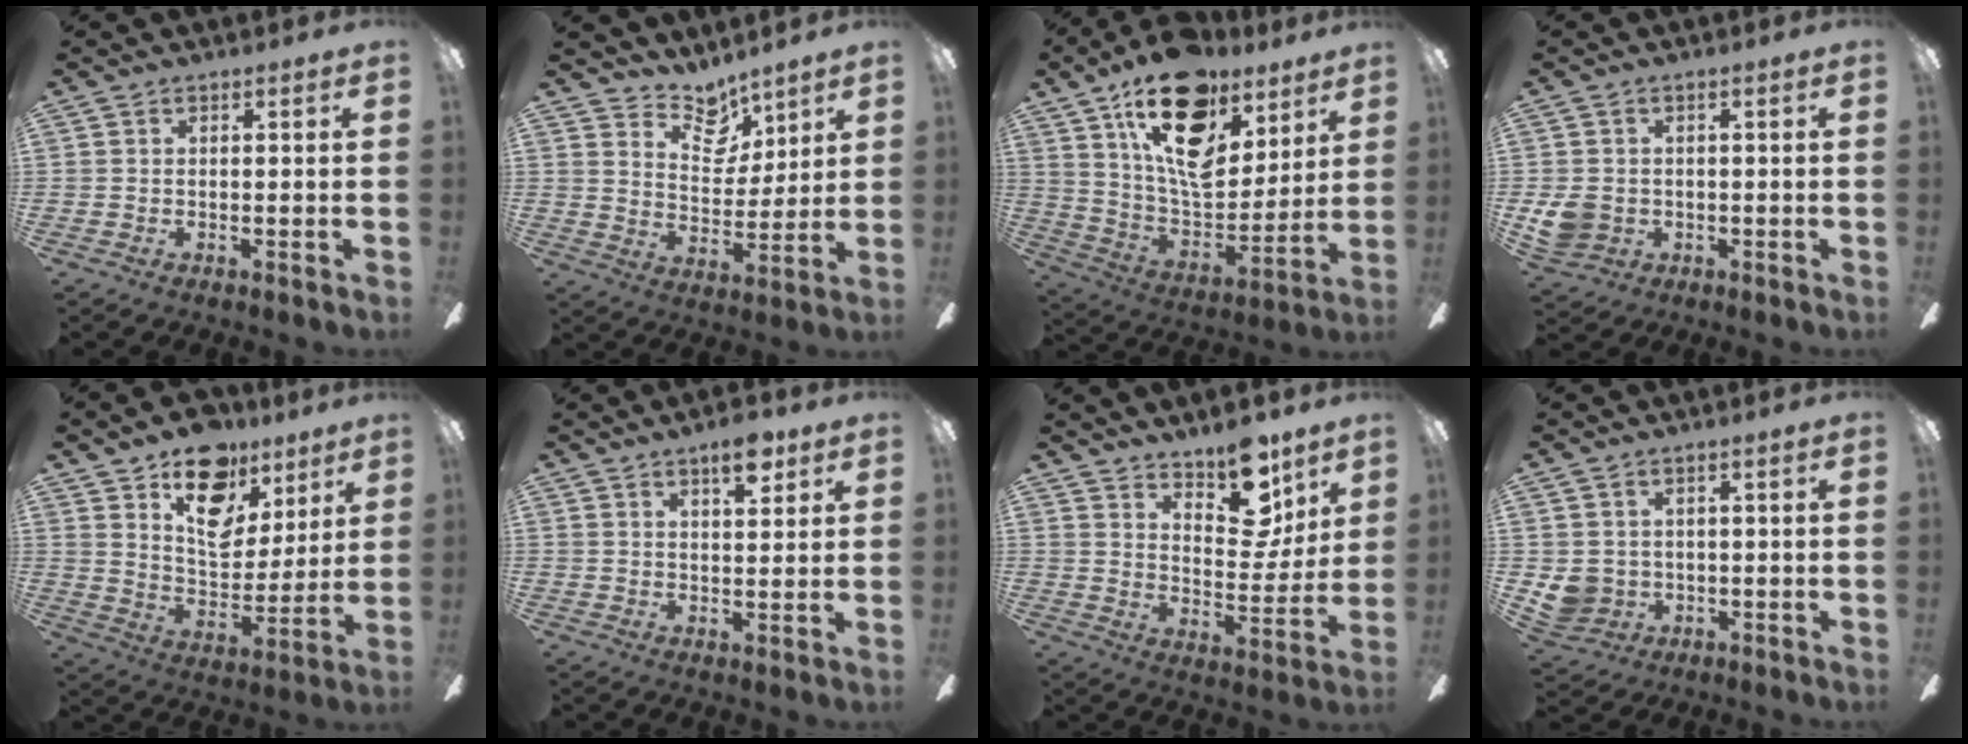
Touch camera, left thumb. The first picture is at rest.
{"total": 9.7, "force": [7.7, 5.1, 2.8], "torque": [-0.039, -0.057, 0.144]}
{"total": 22.4, "force": [13.1, 11.9, 13.7], "torque": [-0.228, -0.074, 0.230]}
{"total": 5.4, "force": [-0.6, 4.7, 2.6], "torque": [-0.059, 0.006, -0.009]}
{"total": 17.2, "force": [10.4, 10.8, 8.4], "torque": [-0.119, -0.056, 0.189]}
{"total": 6.2, "force": [4.2, 2.0, 4.1], "torque": [-0.057, -0.018, 0.068]}
{"total": 13.4, "force": [10.1, 6.1, 6.3], "torque": [-0.075, -0.072, 0.180]}
{"total": 5.0, "force": [0.6, 4.7, 1.5], "torque": [-0.044, 0.002, 0.013]}